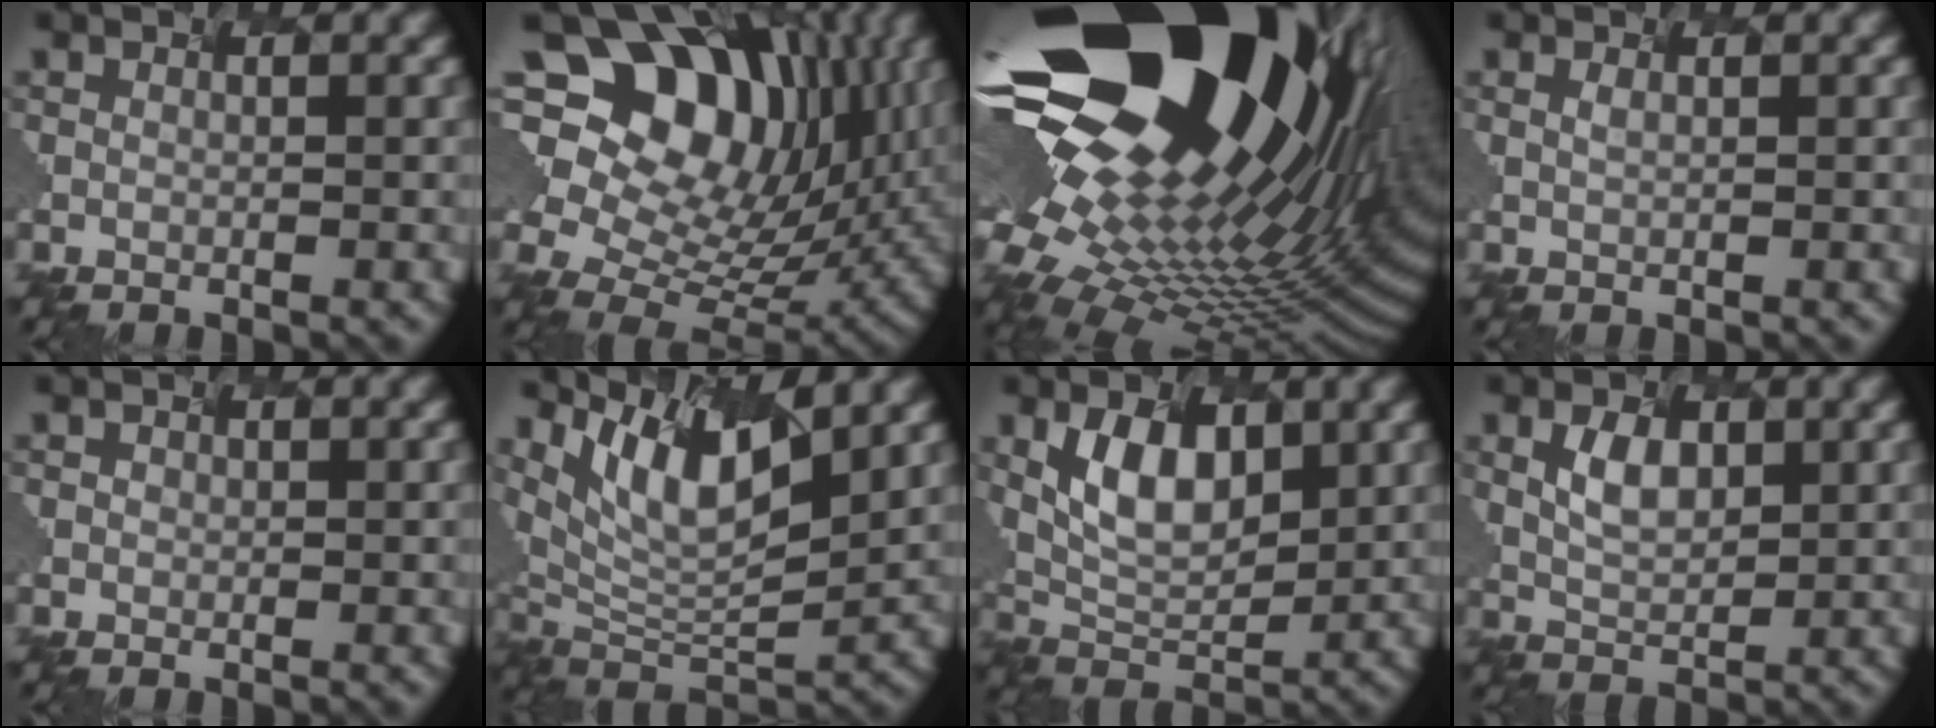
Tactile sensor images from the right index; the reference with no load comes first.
{"total": 14.4, "force": [5.8, 9.7, 8.9], "torque": [-0.176, 0.032, 0.111]}
{"total": 21.2, "force": [5.8, 10.6, 17.4], "torque": [-0.317, -0.004, 0.120]}
{"total": 0.0}
{"total": 0.7, "force": [-0.2, -0.2, -0.7], "torque": [0.005, 0.002, 0.009]}
{"total": 7.1, "force": [3.9, 2.2, 5.5], "torque": [-0.118, -0.011, 0.088]}
{"total": 4.8, "force": [1.2, 2.8, 3.7], "torque": [-0.078, -0.005, 0.036]}
{"total": 2.4, "force": [0.4, 1.5, 1.8], "torque": [-0.050, -0.001, 0.021]}